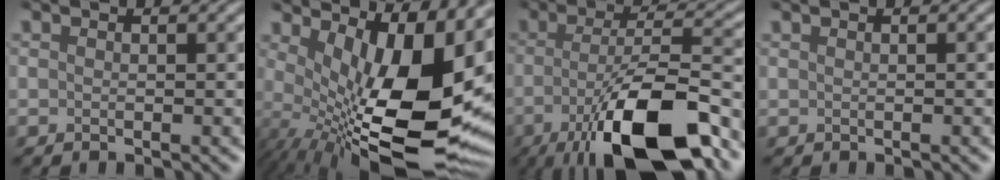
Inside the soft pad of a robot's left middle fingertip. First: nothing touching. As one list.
[{"total": 14.5, "force": [1.3, 5.2, 13.5], "torque": [-0.202, -0.025, 0.044]}, {"total": 12.1, "force": [-6.9, 3.9, 9.2], "torque": [-0.175, -0.012, -0.112]}, {"total": 0.0}]